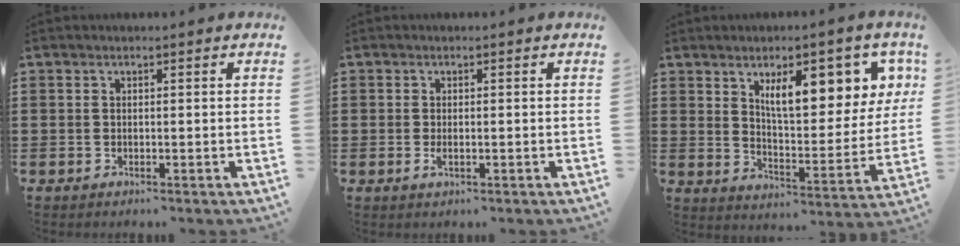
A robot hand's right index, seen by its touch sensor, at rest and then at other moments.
{"total": 0.9, "force": [-0.3, 0.4, 0.7], "torque": [-0.014, -0.003, -0.004]}
{"total": 10.9, "force": [5.8, 4.1, 8.2], "torque": [-0.126, -0.016, 0.094]}